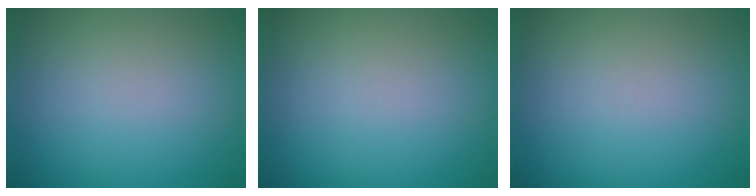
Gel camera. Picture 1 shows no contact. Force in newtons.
{"total": 0.0}
{"total": 0.0}